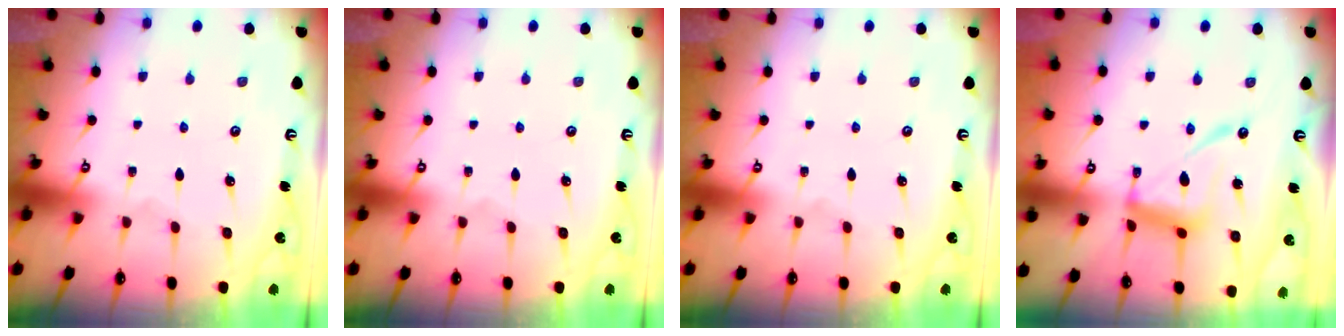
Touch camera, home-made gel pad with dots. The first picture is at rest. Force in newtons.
{"total": 0.0}
{"total": 0.0}
{"total": 13.8, "press": 13.8, "slide": 1.2}